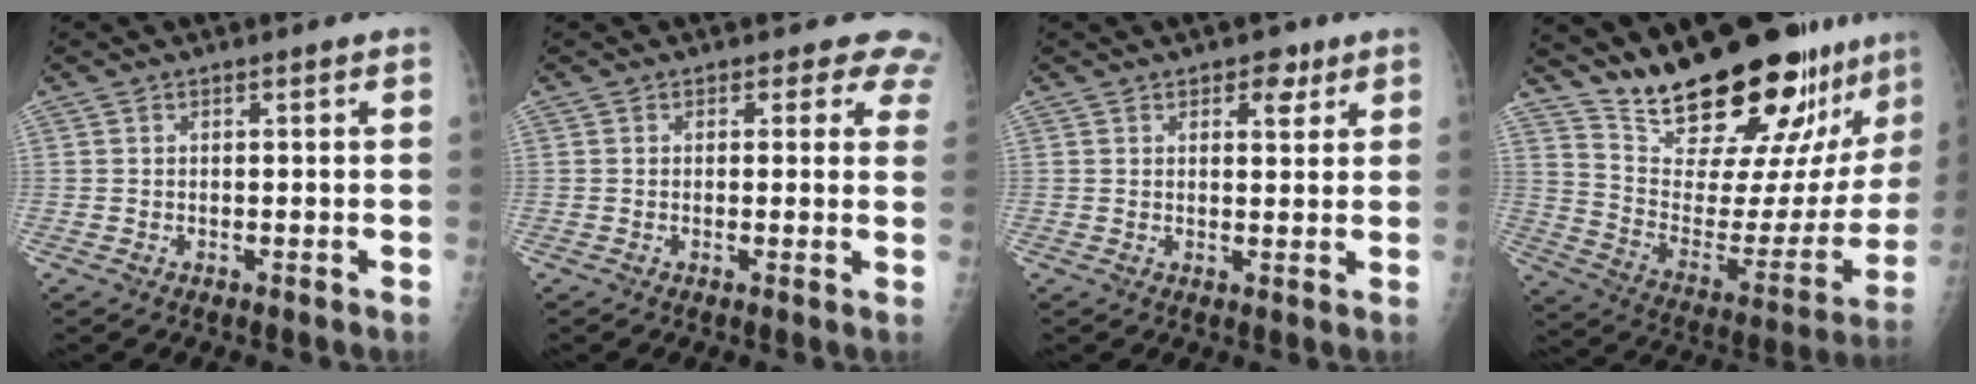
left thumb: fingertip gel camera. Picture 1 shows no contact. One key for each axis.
{"total": 5.6, "fx": 4.2, "fy": 3.4, "fz": 1.4, "tx": 0.026, "ty": -0.012, "tz": 0.023}
{"total": 4.2, "fx": 2.3, "fy": 2.5, "fz": 2.4, "tx": -0.010, "ty": -0.009, "tz": 0.027}
{"total": 28.6, "fx": 23.9, "fy": 7.1, "fz": 14.0, "tx": -0.183, "ty": -0.157, "tz": 0.348}